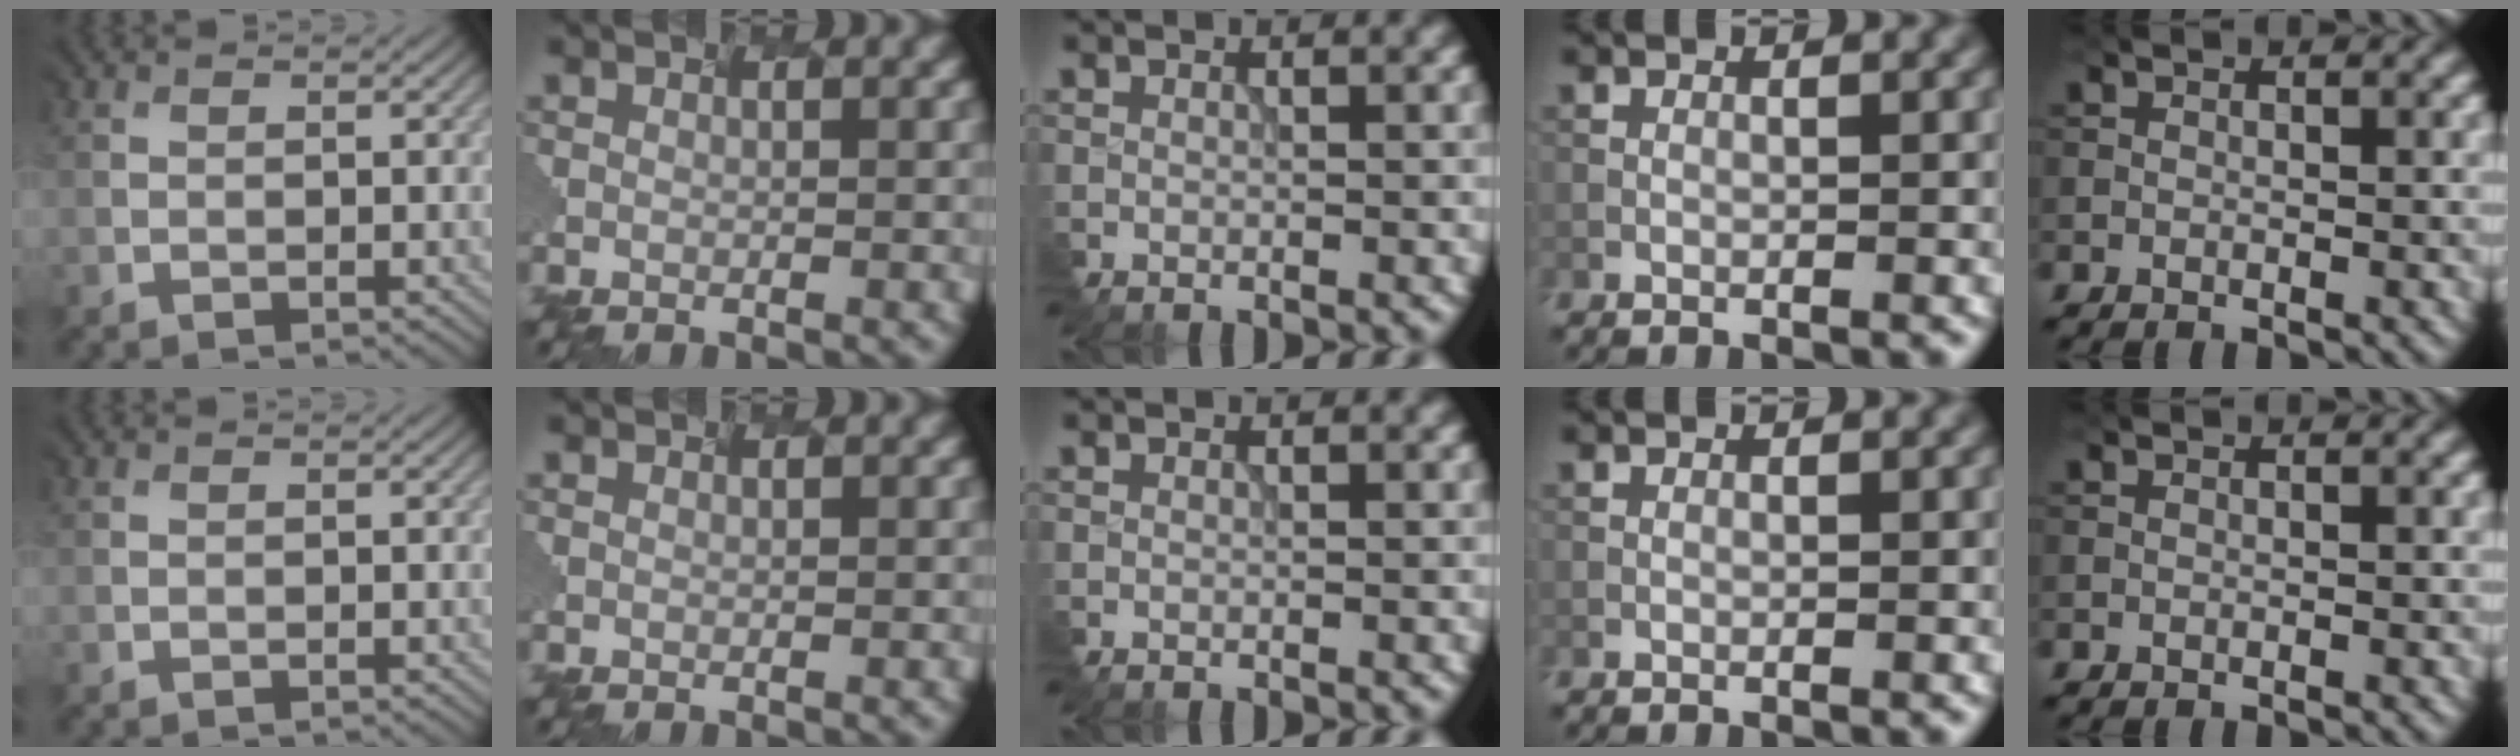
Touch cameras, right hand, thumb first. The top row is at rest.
{"index": {"total": 0.6, "force": [0.2, -0.2, -0.5], "torque": [-0.002, -0.004, 0.004]}}